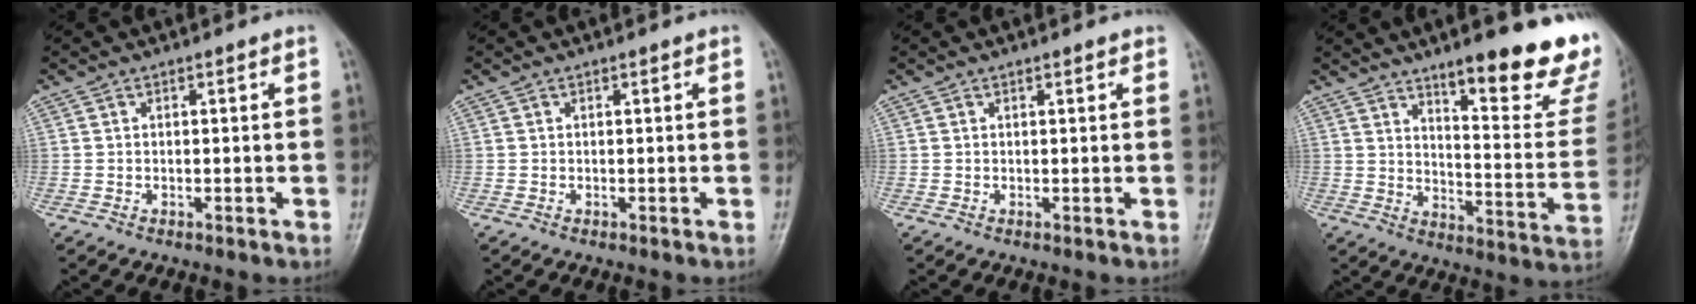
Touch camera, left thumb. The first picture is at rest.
{"total": 0.0}
{"total": 1.0, "force": [0.7, 0.3, 0.6], "torque": [-0.008, -0.002, 0.007]}
{"total": 20.9, "force": [13.7, 4.7, 15.1], "torque": [-0.163, -0.093, 0.195]}